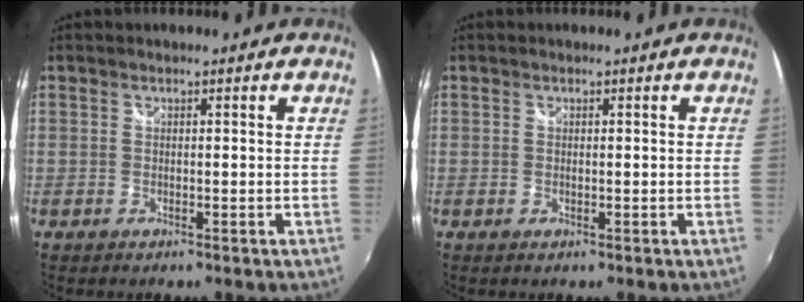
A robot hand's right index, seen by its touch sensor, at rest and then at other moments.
{"total": 0.0}